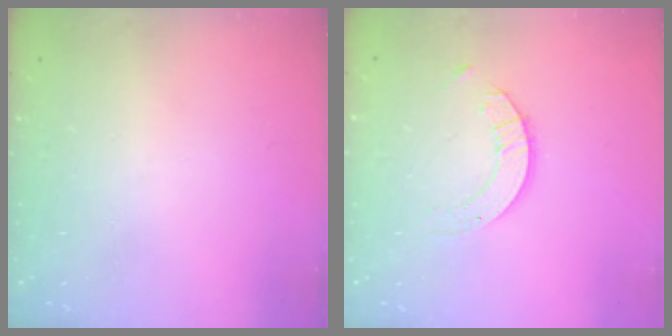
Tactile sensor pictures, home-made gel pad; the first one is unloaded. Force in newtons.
{"total": 2.1, "press": 2.1, "slide": 0.2}